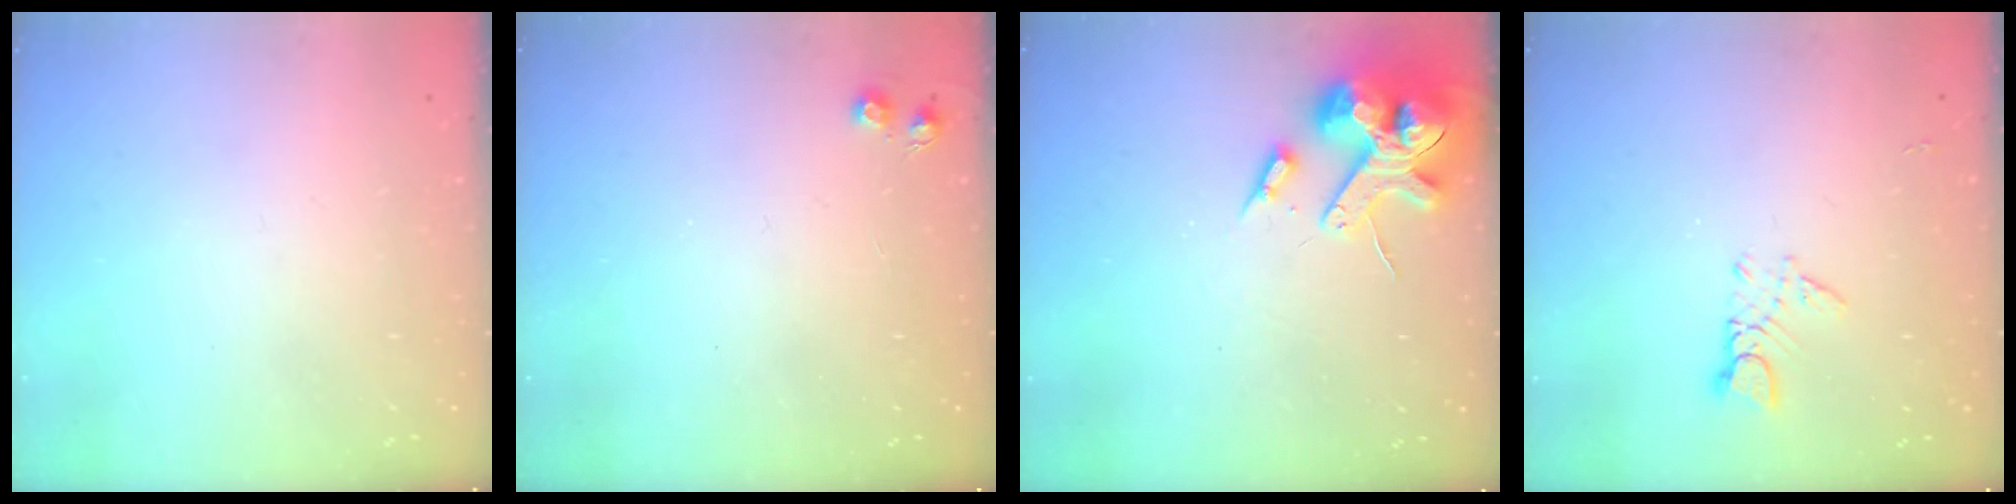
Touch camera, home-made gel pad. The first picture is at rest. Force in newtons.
{"total": 5.3, "press": 5.2, "slide": 0.7}
{"total": 15.2, "press": 15.0, "slide": 2.4}
{"total": 2.4, "press": 2.4, "slide": 0.2}